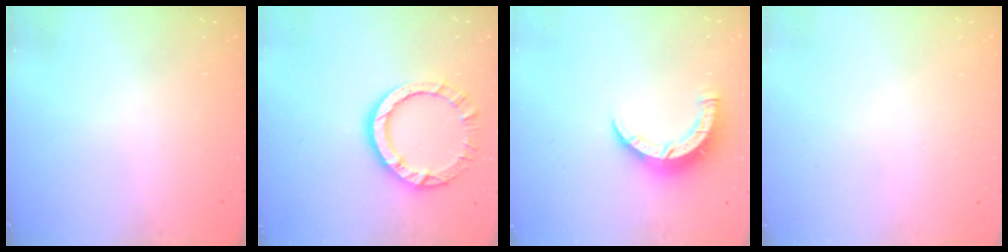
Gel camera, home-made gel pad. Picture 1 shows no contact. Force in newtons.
{"total": 9.6, "press": 9.6, "slide": 0.5}
{"total": 7.5, "press": 7.5, "slide": 0.5}
{"total": 2.6, "press": 2.6, "slide": 0.2}